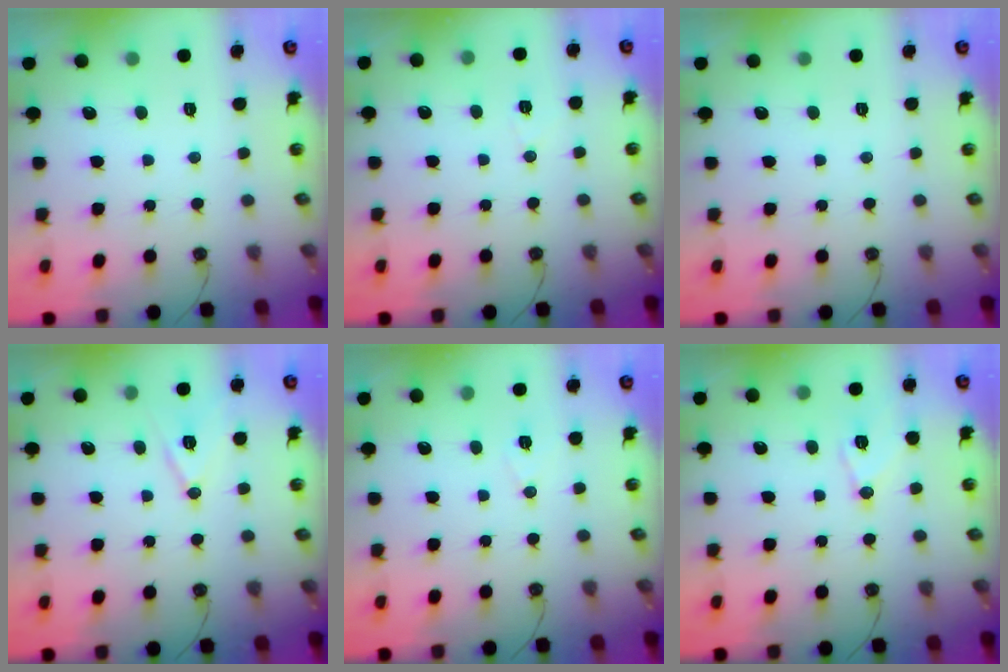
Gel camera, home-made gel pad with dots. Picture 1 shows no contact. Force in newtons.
{"total": 4.8, "press": 4.5, "slide": 1.7}
{"total": 0.0}
{"total": 10.4, "press": 9.8, "slide": 3.5}
{"total": 6.7, "press": 4.9, "slide": 4.4}
{"total": 8.7, "press": 8.6, "slide": 1.0}